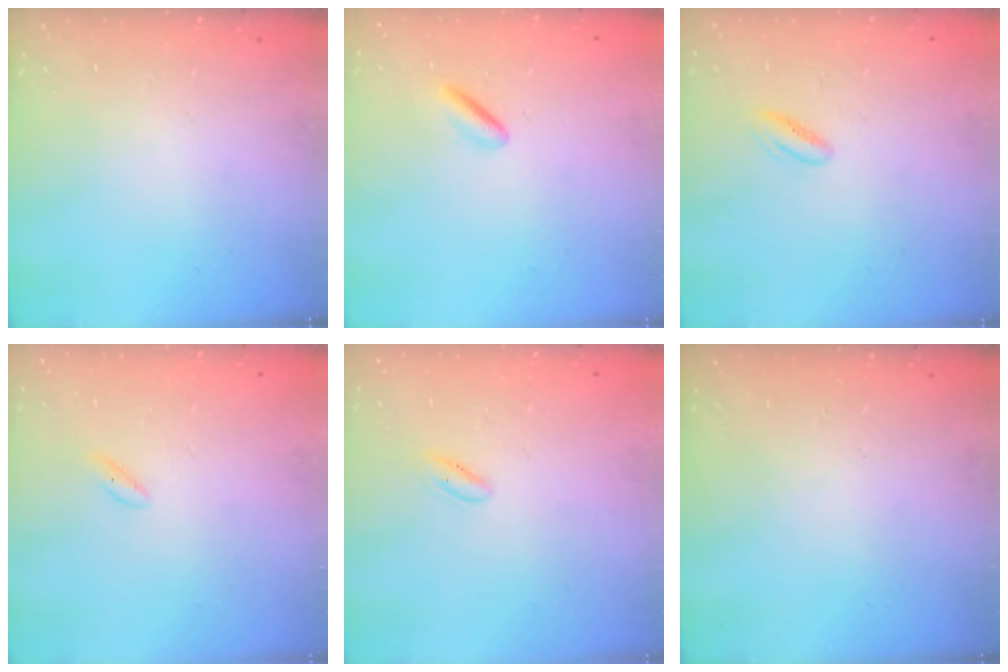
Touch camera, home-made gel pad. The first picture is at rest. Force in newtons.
{"total": 2.2, "press": 2.1, "slide": 0.8}
{"total": 4.1, "press": 4.0, "slide": 1.1}
{"total": 0.6, "press": 0.2, "slide": 0.6}
{"total": 1.8, "press": 1.5, "slide": 0.9}
{"total": 0.0}